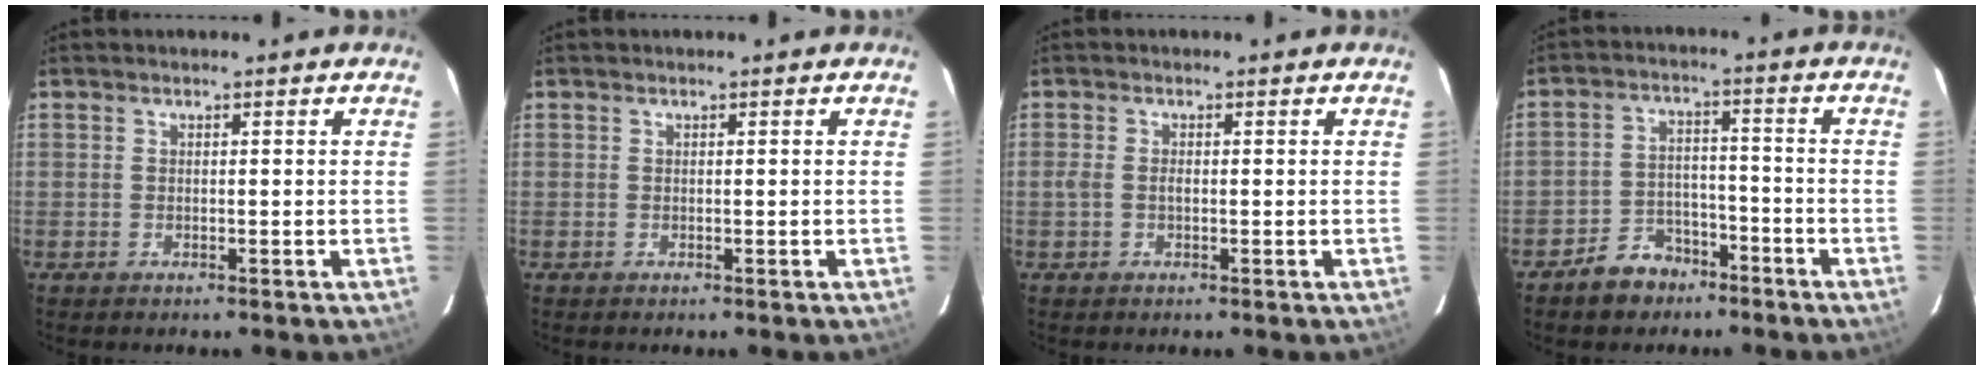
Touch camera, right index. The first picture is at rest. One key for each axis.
{"total": 0.0}
{"total": 1.6, "fx": -0.3, "fy": 0.7, "fz": 1.4, "tx": -0.031, "ty": 0.001, "tz": -0.008}
{"total": 7.5, "fx": -5.5, "fy": 4.7, "fz": 2.0, "tx": -0.053, "ty": 0.023, "tz": -0.077}